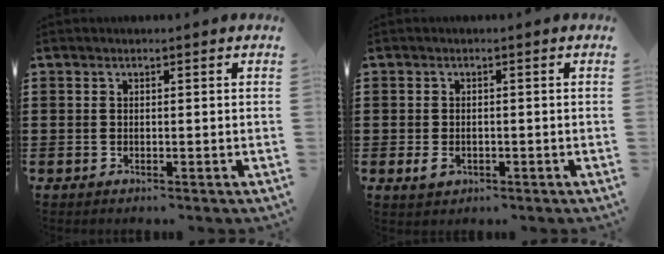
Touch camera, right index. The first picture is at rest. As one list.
[{"total": 1.5, "force": [-0.5, 0.9, 1.1], "torque": [-0.024, -0.002, -0.009]}]